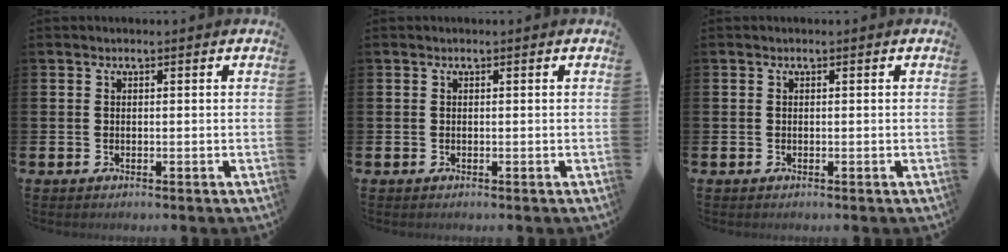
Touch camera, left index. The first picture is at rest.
{"total": 0.0}
{"total": 0.0}